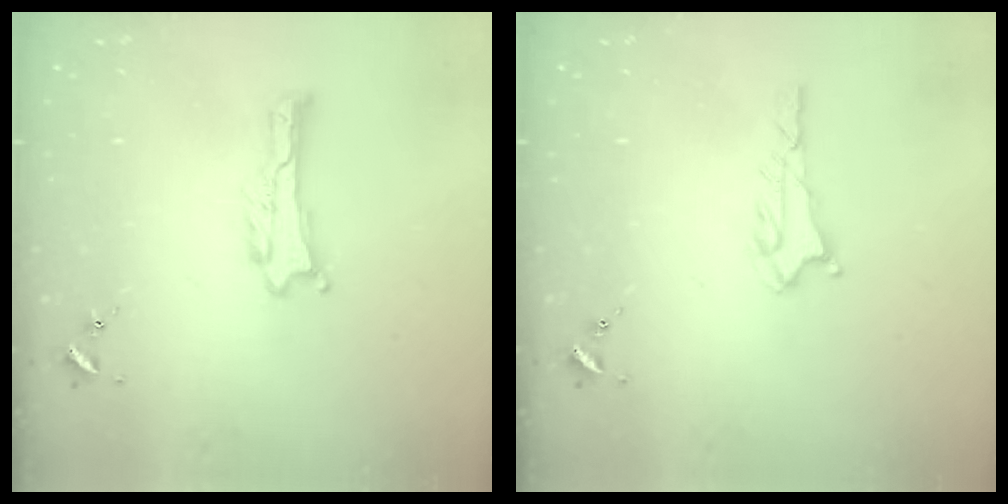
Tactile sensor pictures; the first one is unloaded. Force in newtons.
{"total": 1.8, "press": 1.8, "slide": 0.2}